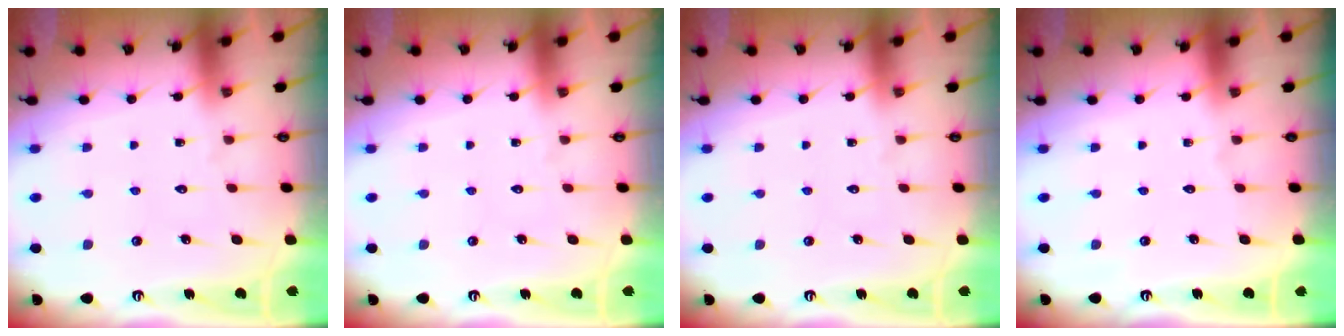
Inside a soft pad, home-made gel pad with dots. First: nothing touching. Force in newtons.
{"total": 0.0}
{"total": 0.0}
{"total": 0.0}